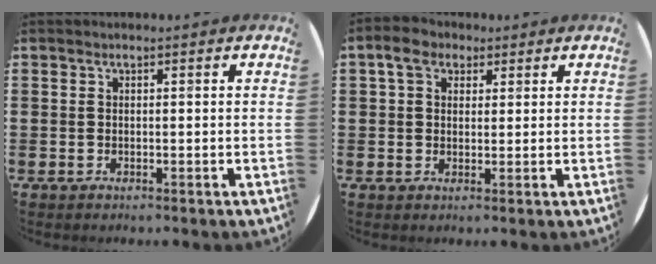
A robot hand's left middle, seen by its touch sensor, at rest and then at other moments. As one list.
[{"total": 3.5, "force": [2.2, 2.3, 1.3], "torque": [-0.028, 0.011, 0.039]}]